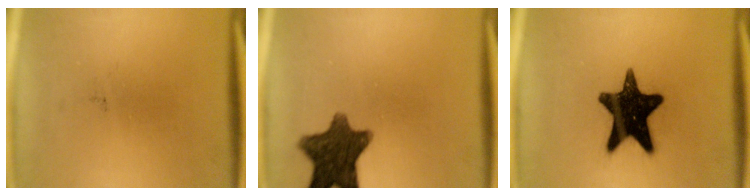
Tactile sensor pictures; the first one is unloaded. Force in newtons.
{"total": 11.4}
{"total": 16.5}